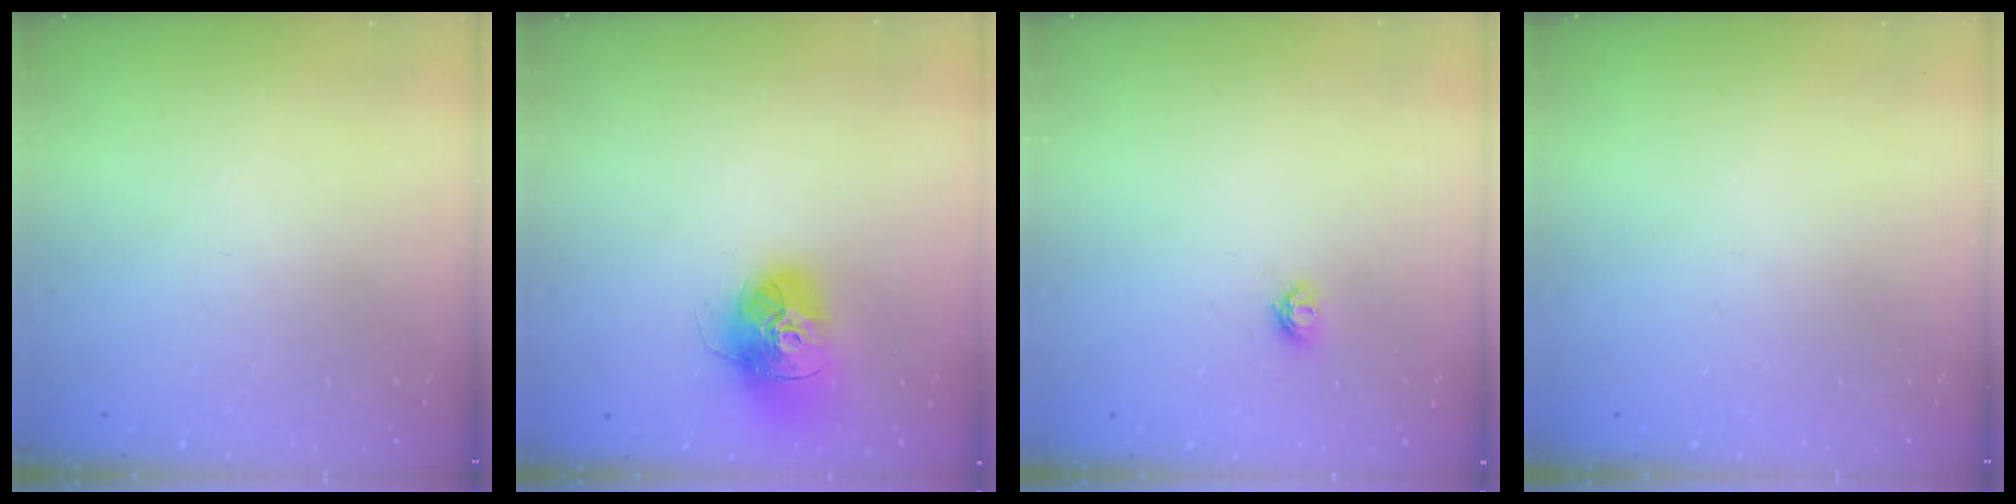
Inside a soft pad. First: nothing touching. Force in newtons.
{"total": 15.7, "press": 15.6, "slide": 1.6}
{"total": 3.5, "press": 3.4, "slide": 0.4}
{"total": 0.0}